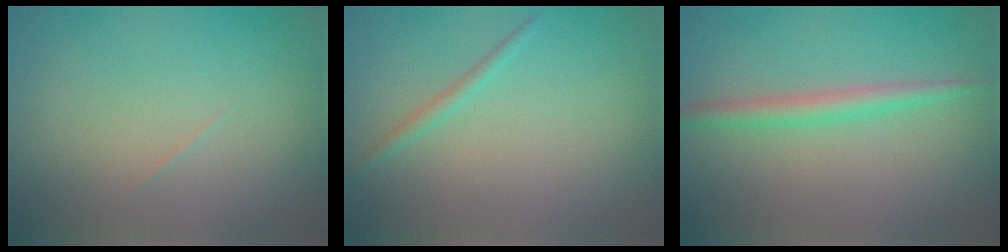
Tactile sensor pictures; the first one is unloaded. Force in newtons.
{"total": 1.0, "press": 1.0, "slide": 0.0}
{"total": 2.2, "press": 2.2, "slide": 0.1}